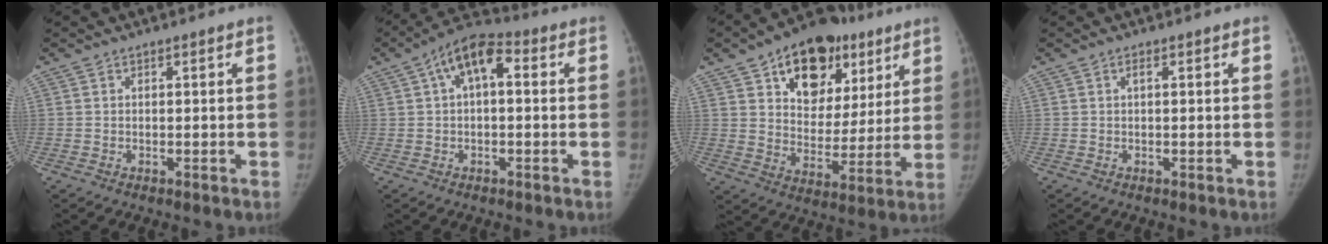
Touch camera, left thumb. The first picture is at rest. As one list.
[{"total": 9.2, "force": [2.2, 4.5, 7.7], "torque": [-0.123, 0.033, 0.024]}, {"total": 20.6, "force": [10.5, 13.3, 11.7], "torque": [-0.120, -0.022, 0.161]}, {"total": 0.9, "force": [0.3, 0.3, 0.8], "torque": [-0.016, 0.002, 0.001]}]